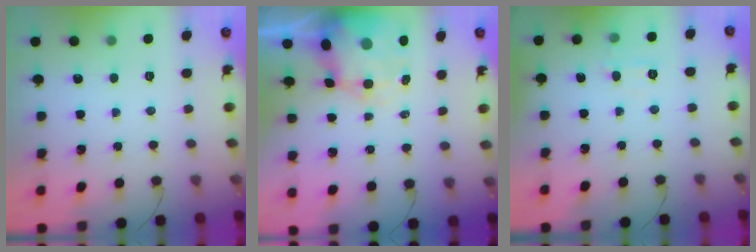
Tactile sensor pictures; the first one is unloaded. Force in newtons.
{"total": 6.5, "press": 6.2, "slide": 2.1}
{"total": 4.0, "press": 3.8, "slide": 1.4}